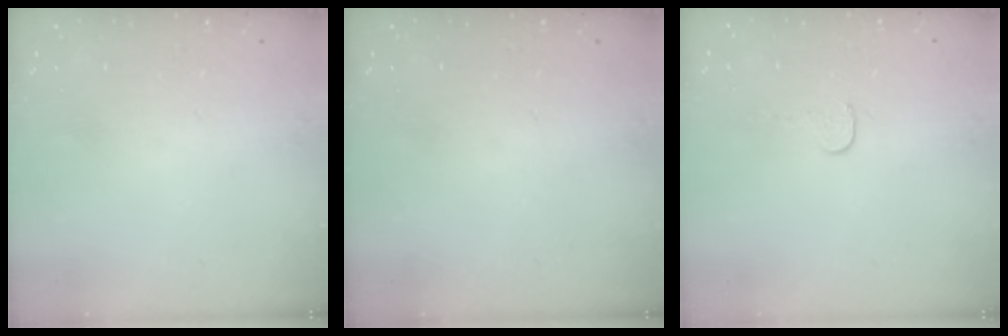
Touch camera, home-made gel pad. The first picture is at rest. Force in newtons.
{"total": 0.0}
{"total": 3.7, "press": 3.7, "slide": 0.3}